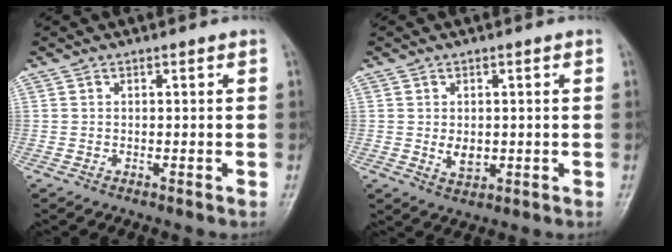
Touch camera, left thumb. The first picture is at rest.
{"total": 3.6, "force": [-0.1, 2.5, 2.6], "torque": [-0.032, -0.006, 0.006]}